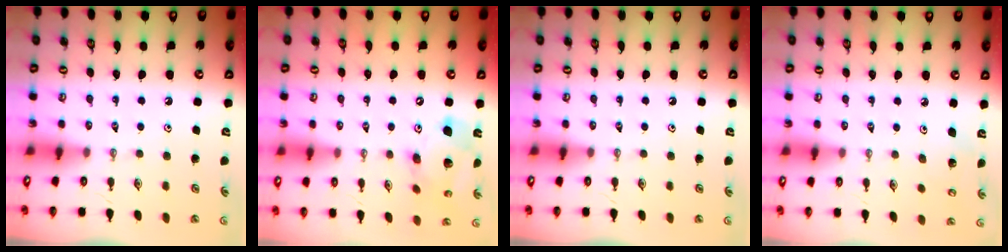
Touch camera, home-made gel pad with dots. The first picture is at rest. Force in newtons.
{"total": 15.3, "press": 15.1, "slide": 2.5}
{"total": 0.0}
{"total": 5.1, "press": 4.7, "slide": 2.1}